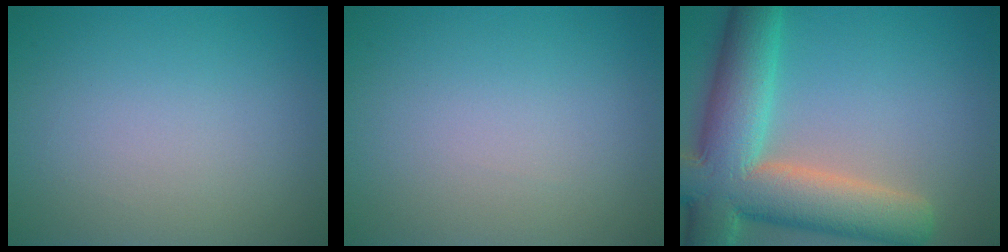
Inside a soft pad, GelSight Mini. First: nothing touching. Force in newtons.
{"total": 0.0}
{"total": 12.0, "press": 11.9, "slide": 1.0}